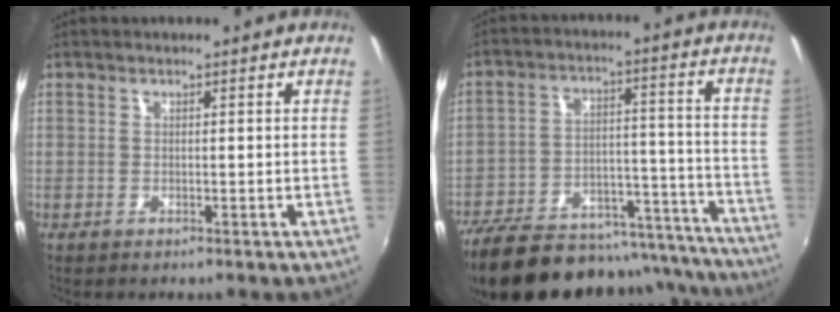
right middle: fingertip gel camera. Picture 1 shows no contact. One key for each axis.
{"total": 29.2, "fx": -24.5, "fy": 10.4, "fz": 12.0, "tx": -0.229, "ty": 0.010, "tz": -0.319}